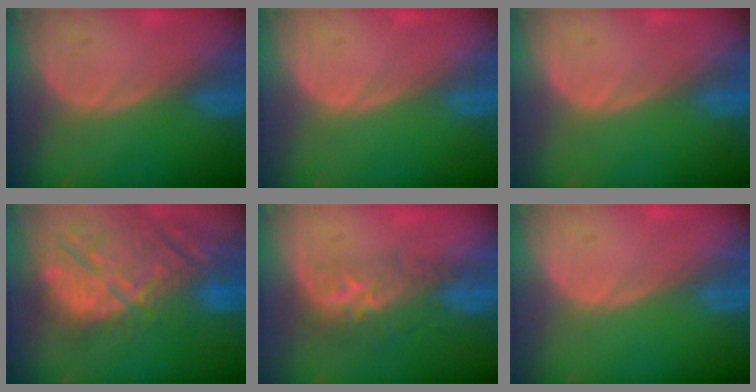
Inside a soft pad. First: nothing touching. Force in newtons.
{"total": 0.0}
{"total": 0.0}
{"total": 14.4, "press": 12.6, "slide": 6.9}
{"total": 8.8, "press": 7.2, "slide": 5.1}
{"total": 0.0}